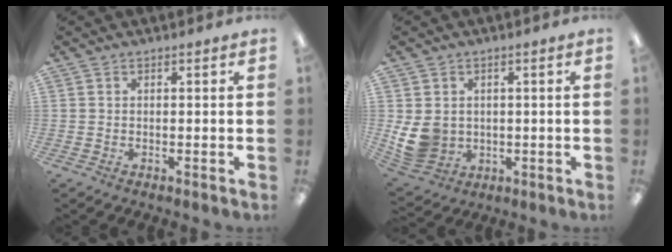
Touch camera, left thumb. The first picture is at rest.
{"total": 9.0, "force": [0.1, 8.0, 4.1], "torque": [-0.099, 0.006, 0.008]}